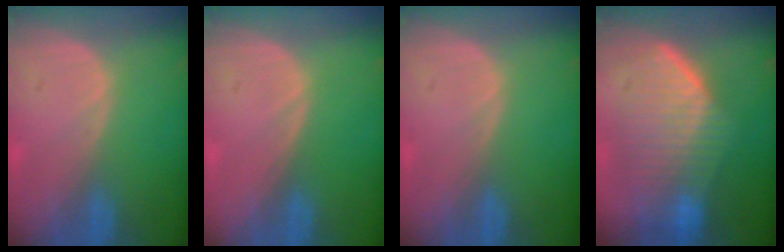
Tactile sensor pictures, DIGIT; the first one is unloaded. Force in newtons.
{"total": 0.0}
{"total": 0.0}
{"total": 9.5, "press": 9.1, "slide": 3.0}